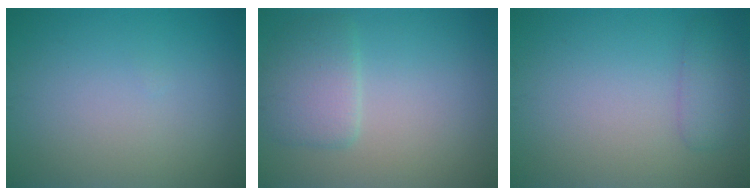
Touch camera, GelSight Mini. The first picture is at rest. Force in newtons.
{"total": 3.1, "press": 3.1, "slide": 0.2}
{"total": 1.5, "press": 1.5, "slide": 0.2}